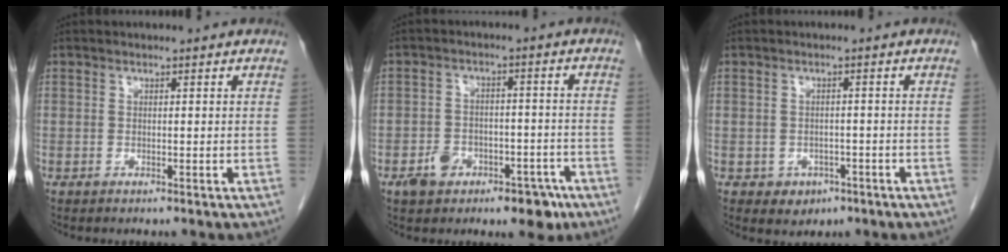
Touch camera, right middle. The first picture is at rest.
{"total": 8.1, "force": [-4.7, 4.9, 4.4], "torque": [-0.059, 0.022, -0.062]}
{"total": 3.2, "force": [-1.6, 2.6, 1.0], "torque": [-0.010, 0.008, -0.010]}